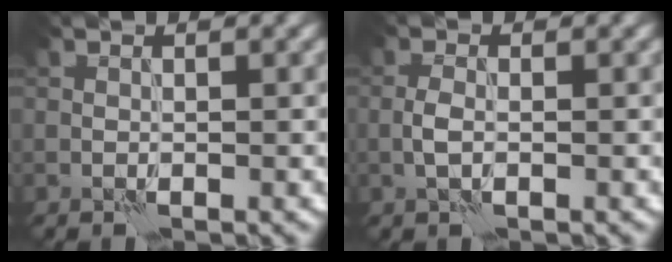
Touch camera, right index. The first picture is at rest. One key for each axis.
{"total": 1.3, "fx": -0.2, "fy": 0.6, "fz": 1.1, "tx": -0.025, "ty": 0.001, "tz": -0.010}